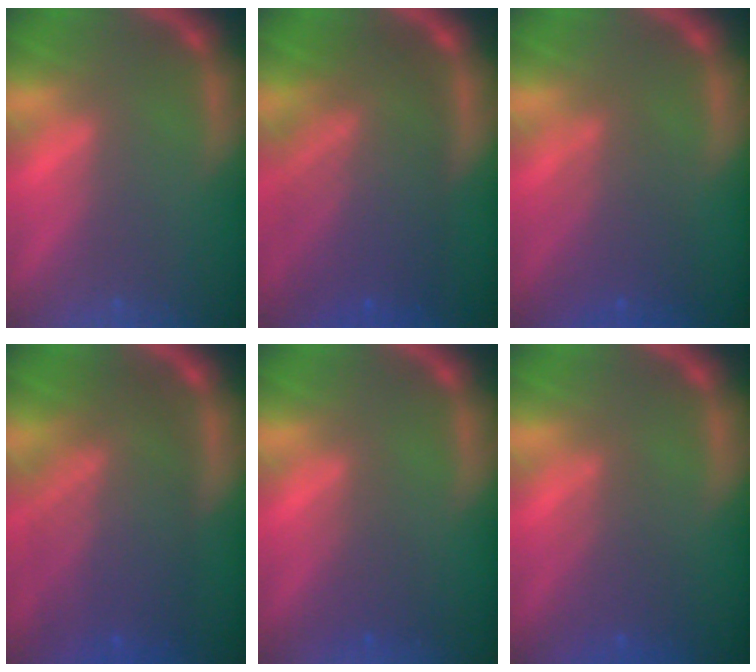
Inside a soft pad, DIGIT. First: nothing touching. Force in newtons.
{"total": 10.0}
{"total": 4.1}
{"total": 9.5}
{"total": 2.0}
{"total": 3.0}